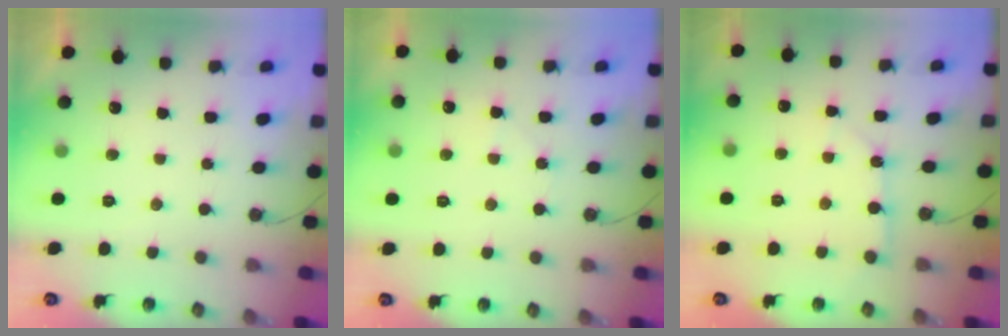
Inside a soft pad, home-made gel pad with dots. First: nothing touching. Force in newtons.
{"total": 3.7, "press": 3.7, "slide": 0.6}
{"total": 3.2, "press": 3.2, "slide": 0.2}